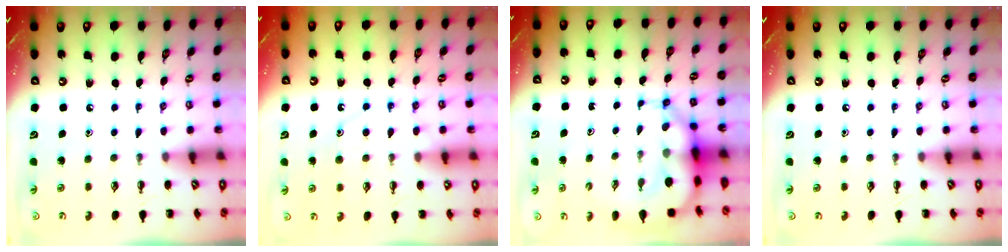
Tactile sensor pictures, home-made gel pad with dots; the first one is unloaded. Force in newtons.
{"total": 10.6, "press": 10.5, "slide": 0.9}
{"total": 7.4, "press": 7.0, "slide": 2.2}
{"total": 0.0}